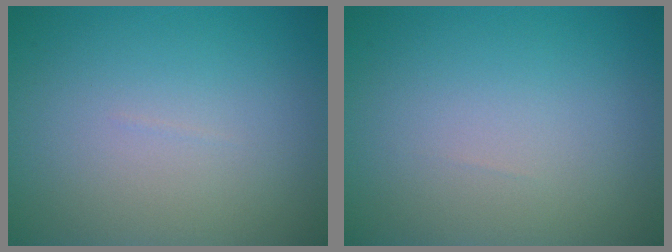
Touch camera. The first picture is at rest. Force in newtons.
{"total": 0.0}